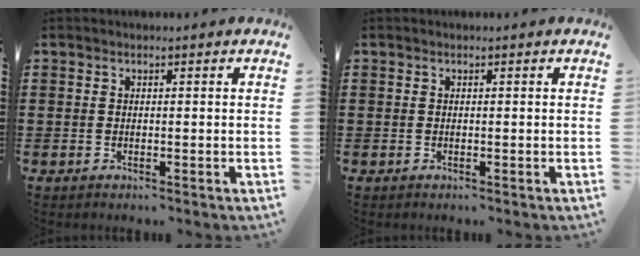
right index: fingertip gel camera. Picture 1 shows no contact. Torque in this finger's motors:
{"motor_torque": [0.42, 1.72, 0.00, 0.01]}